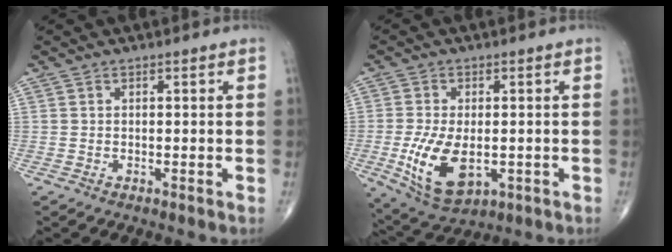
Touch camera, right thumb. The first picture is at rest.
{"total": 11.7, "force": [-2.4, 6.3, 9.6], "torque": [-0.177, -0.012, -0.028]}